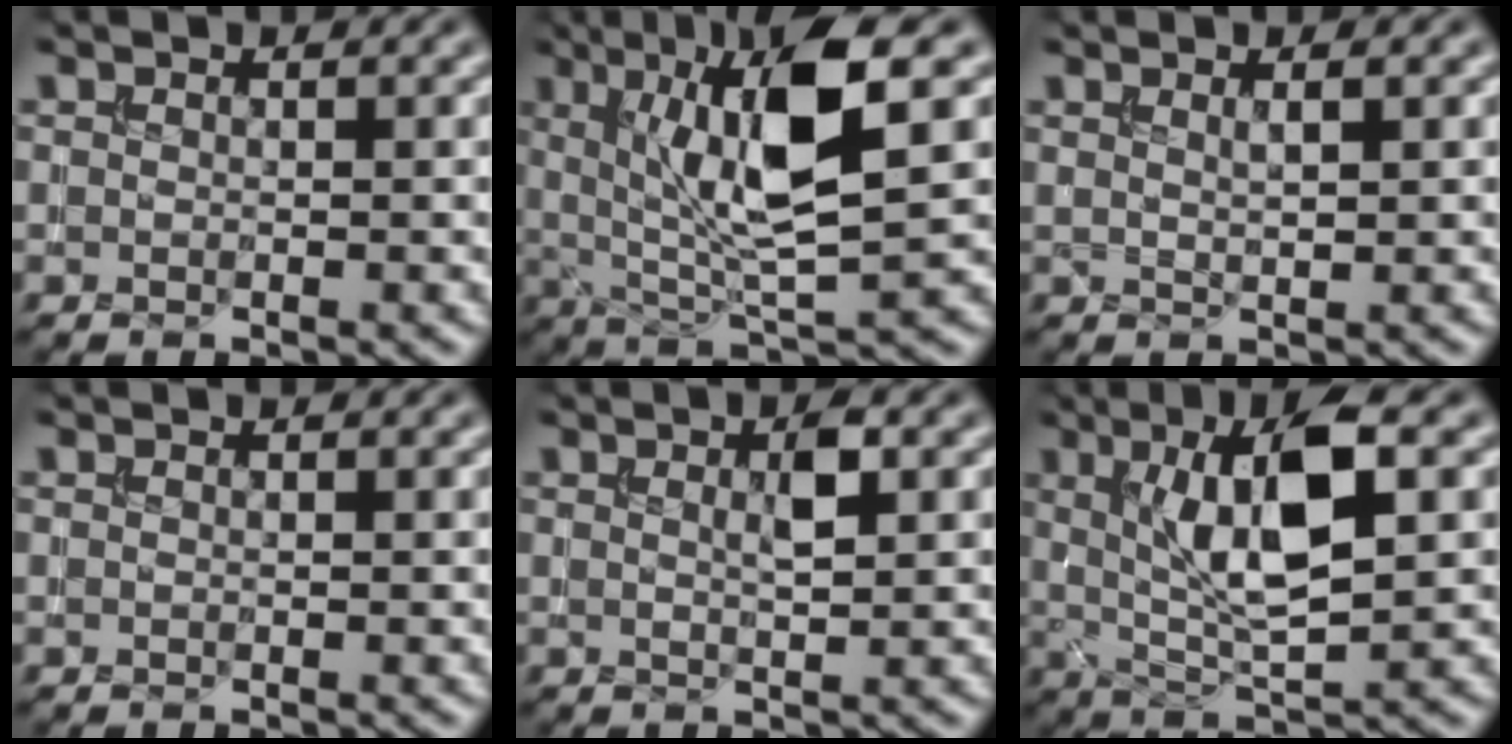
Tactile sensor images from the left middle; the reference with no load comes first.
{"total": 9.6, "force": [2.4, 2.3, 8.9], "torque": [-0.156, -0.004, 0.046]}
{"total": 1.1, "force": [0.6, 0.3, 0.9], "torque": [-0.013, 0.001, 0.009]}
{"total": 0.0}
{"total": 2.3, "force": [0.8, 0.5, 2.1], "torque": [-0.034, 0.002, 0.012]}
{"total": 8.7, "force": [2.1, 2.6, 8.0], "torque": [-0.138, 0.000, 0.037]}